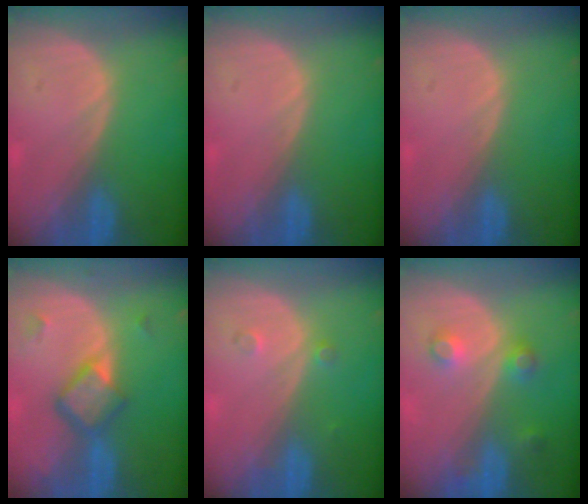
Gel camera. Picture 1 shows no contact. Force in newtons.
{"total": 0.0}
{"total": 0.0}
{"total": 5.9, "press": 5.0, "slide": 3.0}
{"total": 1.5, "press": 1.2, "slide": 0.8}
{"total": 3.7, "press": 3.3, "slide": 1.7}